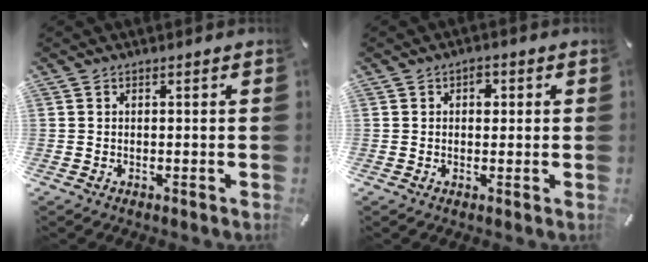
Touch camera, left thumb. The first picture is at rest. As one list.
[{"total": 2.3, "force": [0.4, 1.7, 1.5], "torque": [-0.008, -0.001, 0.000]}]